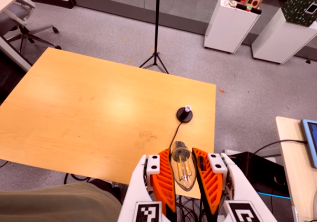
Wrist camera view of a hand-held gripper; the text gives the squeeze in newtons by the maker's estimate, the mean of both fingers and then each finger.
{"total": 23.3, "left": 26.3, "right": 20.4}